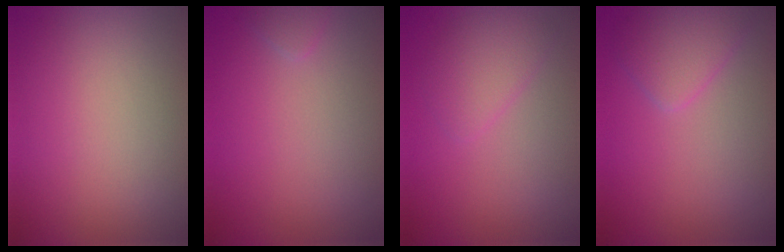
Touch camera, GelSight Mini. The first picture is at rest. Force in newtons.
{"total": 0.6, "press": 0.6, "slide": 0.1}
{"total": 2.2, "press": 2.1, "slide": 0.1}
{"total": 2.6, "press": 2.6, "slide": 0.1}